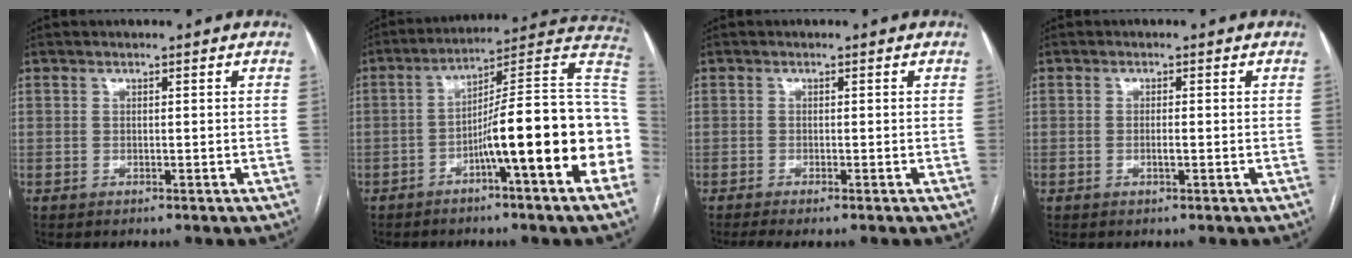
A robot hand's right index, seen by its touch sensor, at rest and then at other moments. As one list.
[{"total": 18.8, "force": [-5.0, 0.6, 18.1], "torque": [-0.191, 0.038, -0.071]}, {"total": 2.5, "force": [-1.9, 0.1, 1.7], "torque": [-0.026, -0.005, -0.033]}, {"total": 1.3, "force": [-0.4, 0.2, 1.3], "torque": [-0.024, 0.001, -0.005]}]